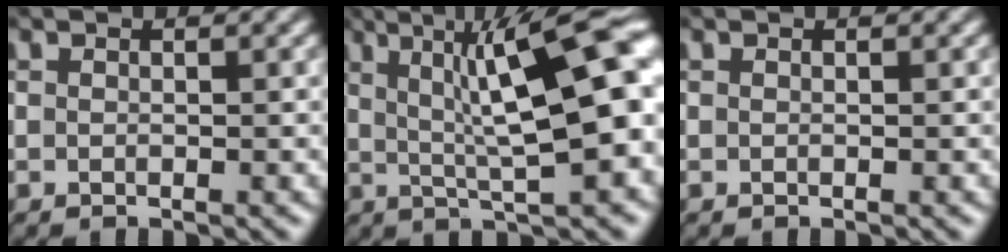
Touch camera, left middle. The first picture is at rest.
{"total": 11.7, "force": [2.4, 2.5, 11.1], "torque": [-0.158, 0.017, 0.035]}
{"total": 0.0}